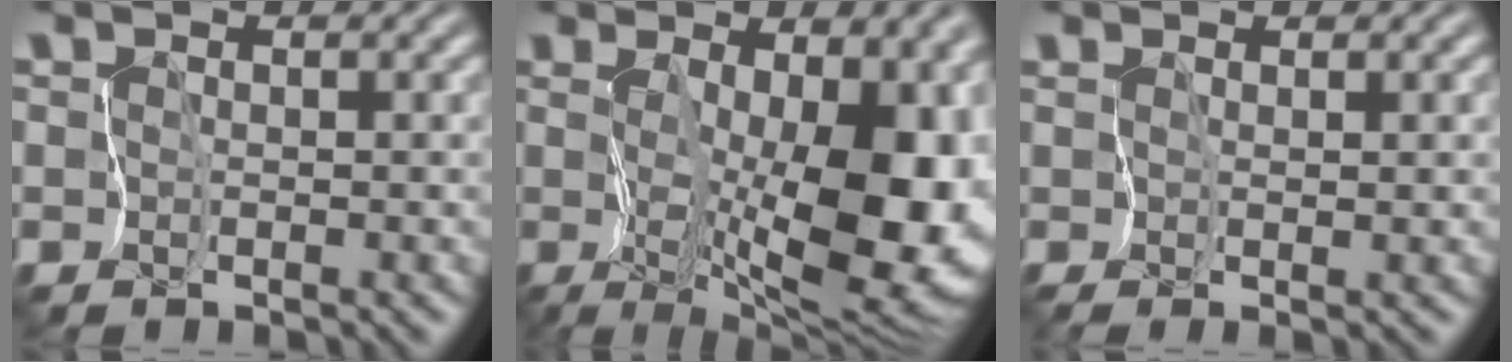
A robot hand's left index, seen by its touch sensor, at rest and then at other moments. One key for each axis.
{"total": 11.5, "fx": -0.4, "fy": 4.0, "fz": 10.7, "tx": -0.161, "ty": -0.014, "tz": 0.000}
{"total": 1.0, "fx": 0.3, "fy": -0.9, "fz": -0.1, "tx": -0.011, "ty": 0.001, "tz": 0.004}